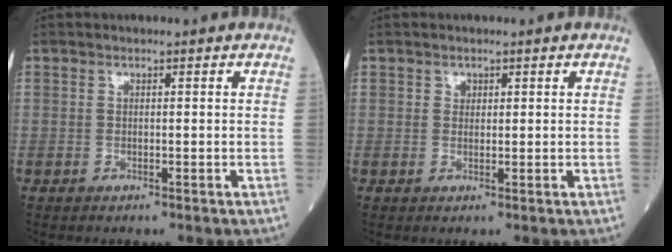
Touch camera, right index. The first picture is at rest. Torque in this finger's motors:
{"motor_torque": [-0.14, 0.05, 0.00, 0.01]}